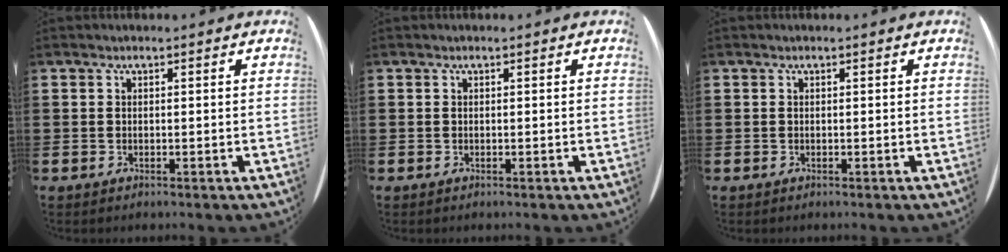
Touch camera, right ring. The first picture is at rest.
{"total": 0.0}
{"total": 0.0}